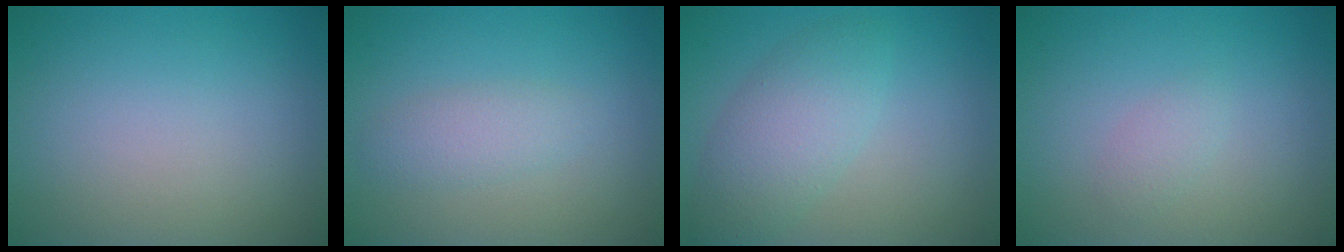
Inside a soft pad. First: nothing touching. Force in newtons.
{"total": 2.0, "press": 2.0, "slide": 0.1}
{"total": 4.2, "press": 4.2, "slide": 0.1}
{"total": 1.0, "press": 1.0, "slide": 0.1}